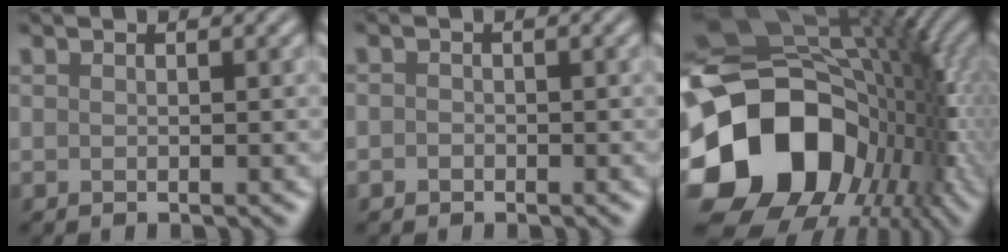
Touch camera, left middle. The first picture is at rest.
{"total": 0.8, "force": [-0.3, 0.7, 0.2], "torque": [0.008, 0.002, -0.011]}
{"total": 17.9, "force": [-3.8, 13.2, 11.5], "torque": [-0.222, -0.027, -0.054]}